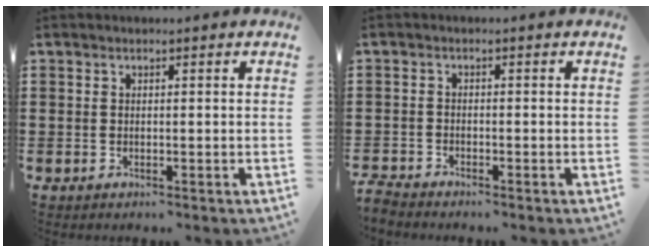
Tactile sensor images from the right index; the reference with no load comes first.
{"total": 1.9, "force": [-1.9, 0.1, 0.0], "torque": [-0.004, 0.001, -0.042]}